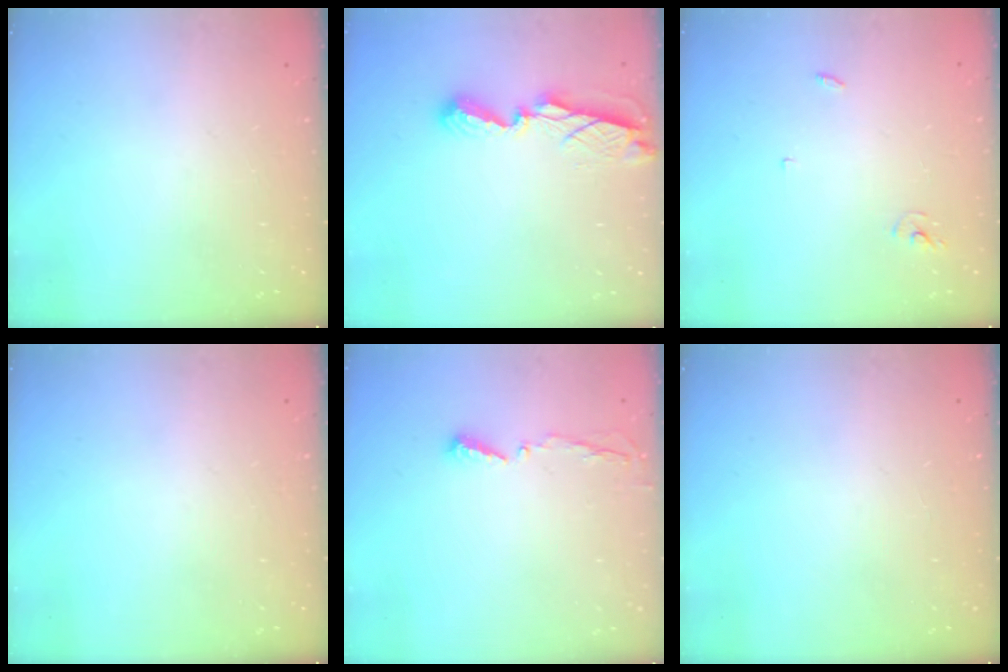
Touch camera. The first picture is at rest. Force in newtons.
{"total": 7.7, "press": 7.7, "slide": 0.7}
{"total": 2.5, "press": 2.5, "slide": 0.1}
{"total": 0.0}
{"total": 3.6, "press": 3.6, "slide": 0.4}
{"total": 0.0}